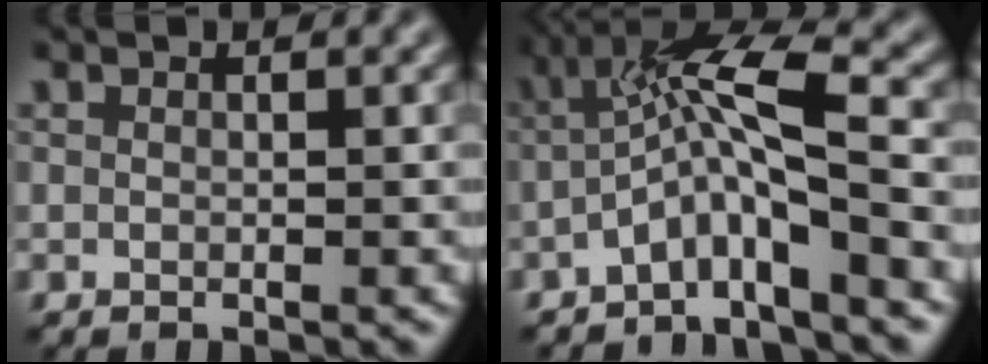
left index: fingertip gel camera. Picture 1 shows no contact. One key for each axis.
{"total": 6.1, "fx": -1.9, "fy": 1.2, "fz": 5.6, "tx": -0.104, "ty": 0.020, "tz": -0.047}